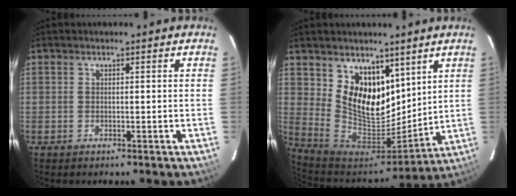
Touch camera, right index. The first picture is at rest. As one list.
[{"total": 14.7, "force": [7.6, 9.8, 7.9], "torque": [-0.156, -0.013, 0.156]}]